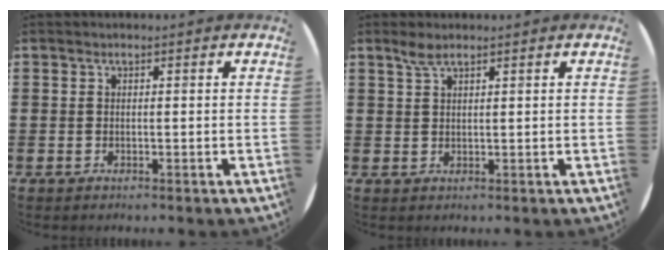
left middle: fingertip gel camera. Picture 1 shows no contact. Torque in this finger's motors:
{"motor_torque": [0.37, -0.26, 0.04, 0.01]}